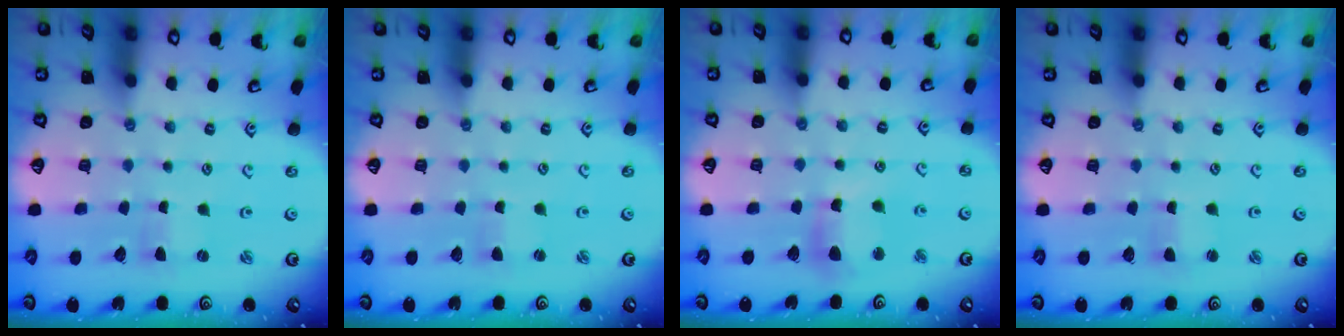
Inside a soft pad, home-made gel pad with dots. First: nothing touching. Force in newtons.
{"total": 0.7, "press": 0.7, "slide": 0.2}
{"total": 9.8, "press": 9.7, "slide": 1.0}
{"total": 2.0, "press": 2.0, "slide": 0.3}